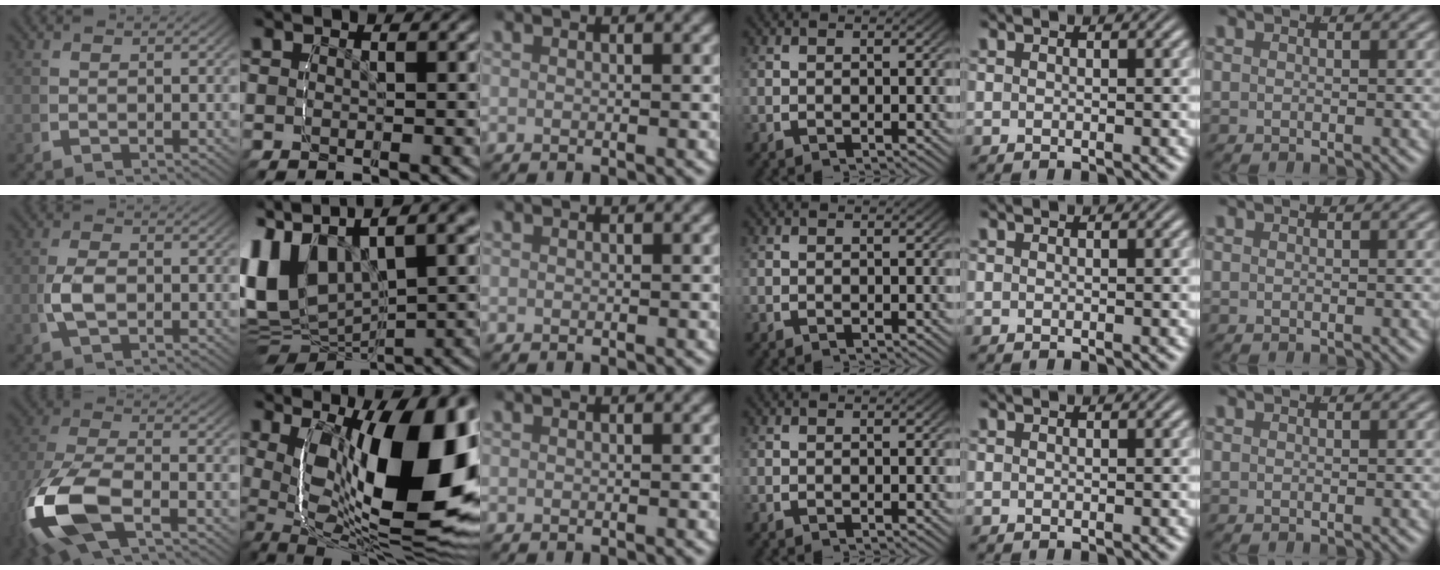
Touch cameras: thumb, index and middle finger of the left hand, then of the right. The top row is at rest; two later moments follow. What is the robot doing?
{"motion": "grasp_and_lifting", "object": "scissors"}